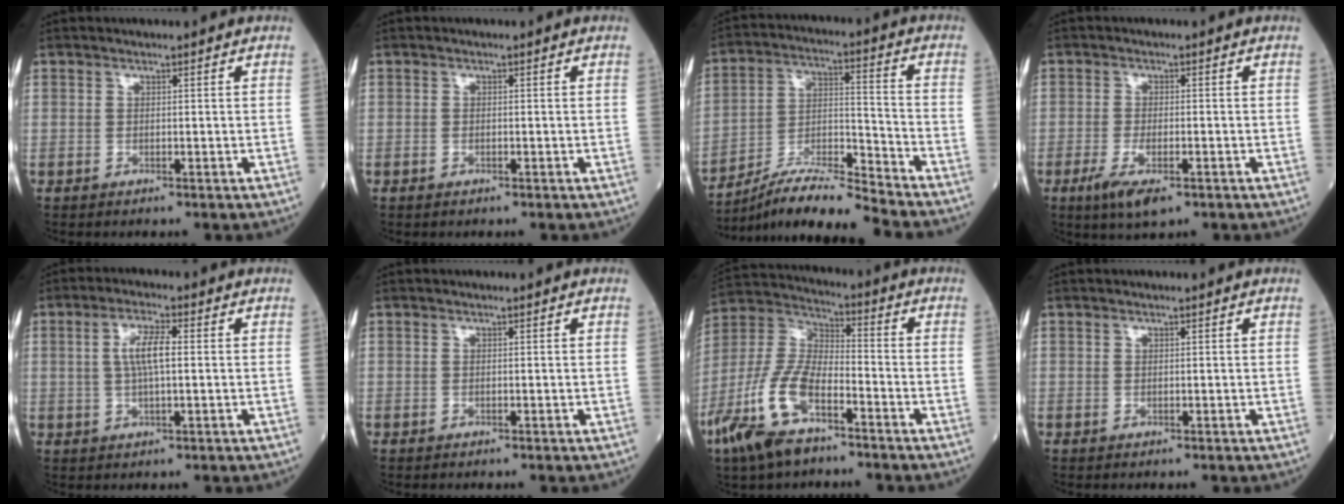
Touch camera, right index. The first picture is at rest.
{"total": 0.6, "force": [-0.2, 0.4, 0.4], "torque": [-0.008, 0.001, -0.002]}
{"total": 11.9, "force": [-11.1, -1.2, 4.1], "torque": [-0.074, 0.012, -0.202]}
{"total": 5.5, "force": [-2.8, 1.6, 4.5], "torque": [-0.085, -0.011, -0.043]}
{"total": 5.2, "force": [0.6, 0.9, 5.1], "torque": [-0.104, 0.006, 0.011]}
{"total": 0.0}
{"total": 13.8, "force": [-7.7, 5.0, 10.4], "torque": [-0.238, -0.009, -0.151]}
{"total": 0.0}